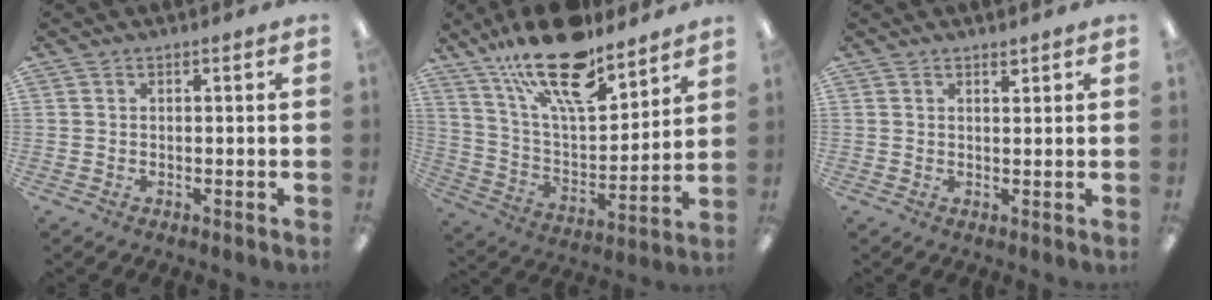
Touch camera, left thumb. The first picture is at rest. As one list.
[{"total": 22.0, "force": [15.3, 8.2, 13.4], "torque": [-0.232, -0.088, 0.267]}, {"total": 1.5, "force": [1.4, 0.5, 0.6], "torque": [-0.005, -0.004, 0.023]}]